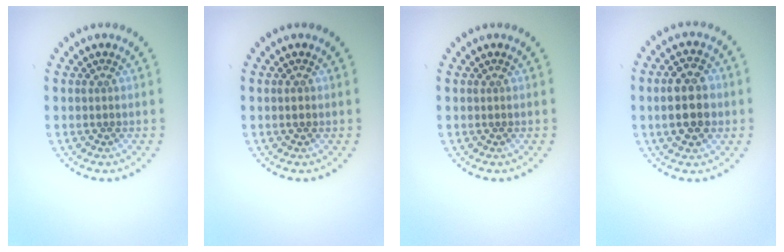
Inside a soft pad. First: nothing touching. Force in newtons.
{"total": 0.9, "press": 0.9, "slide": 0.2}
{"total": 0.0}
{"total": 5.5, "press": 5.5, "slide": 0.3}